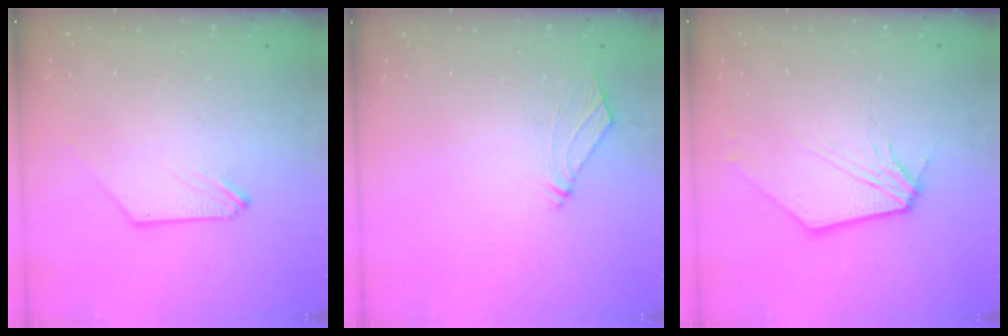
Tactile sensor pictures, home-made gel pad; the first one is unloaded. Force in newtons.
{"total": 4.7, "press": 4.7, "slide": 0.5}
{"total": 3.8, "press": 3.8, "slide": 0.6}